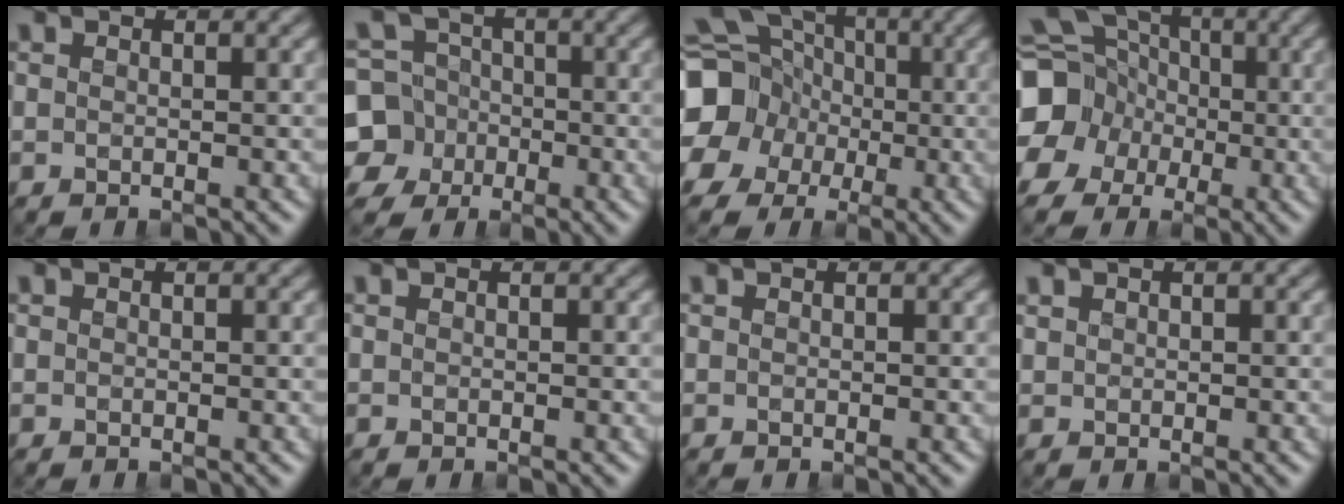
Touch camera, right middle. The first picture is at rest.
{"total": 10.0, "force": [-2.6, 9.4, 2.2], "torque": [-0.068, -0.002, -0.076]}
{"total": 18.4, "force": [-1.3, 17.5, 5.7], "torque": [-0.173, -0.002, -0.067]}
{"total": 16.8, "force": [-1.7, 15.8, 5.4], "torque": [-0.167, -0.002, -0.073]}
{"total": 0.0}
{"total": 0.0}
{"total": 0.0}
{"total": 0.7, "force": [0.5, 0.4, -0.1], "torque": [0.001, 0.001, 0.015]}